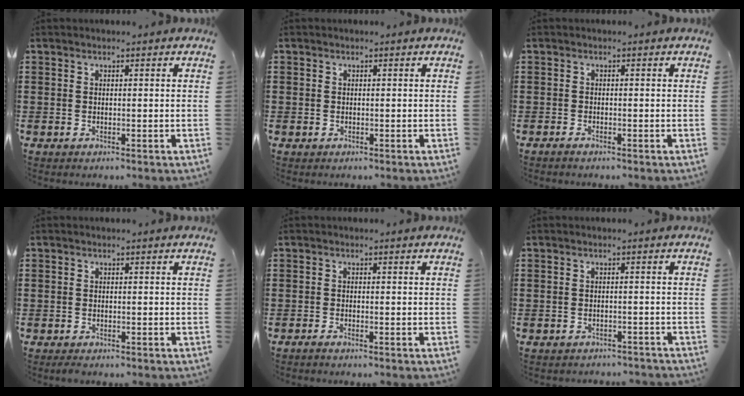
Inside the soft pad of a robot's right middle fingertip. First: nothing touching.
{"total": 0.8, "force": [-0.2, 0.8, 0.1], "torque": [-0.004, 0.002, -0.004]}
{"total": 0.7, "force": [-0.6, 0.1, 0.3], "torque": [-0.008, -0.004, -0.012]}
{"total": 0.8, "force": [-0.7, 0.4, 0.1], "torque": [-0.002, 0.000, -0.015]}
{"total": 0.9, "force": [-0.8, 0.1, 0.4], "torque": [-0.009, -0.004, -0.016]}
{"total": 1.5, "force": [-1.5, 0.1, 0.1], "torque": [-0.008, -0.001, -0.031]}